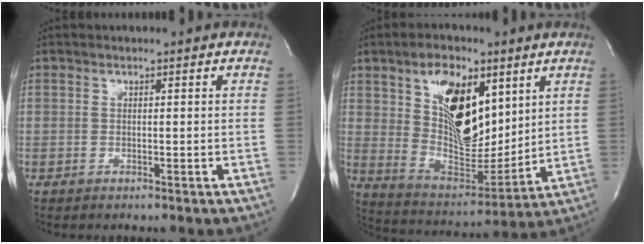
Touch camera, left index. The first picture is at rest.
{"total": 15.5, "force": [6.2, 7.6, 12.1], "torque": [-0.221, 0.001, 0.117]}